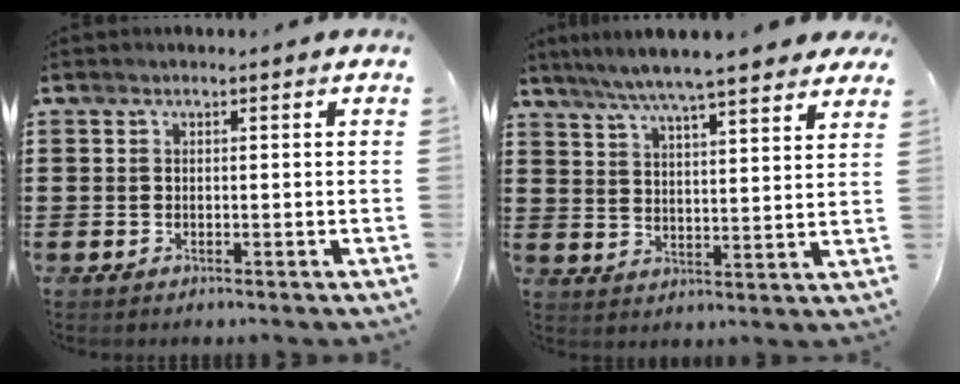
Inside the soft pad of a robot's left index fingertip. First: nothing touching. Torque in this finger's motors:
{"motor_torque": [1.25, -0.88, 1.05, 0.21]}